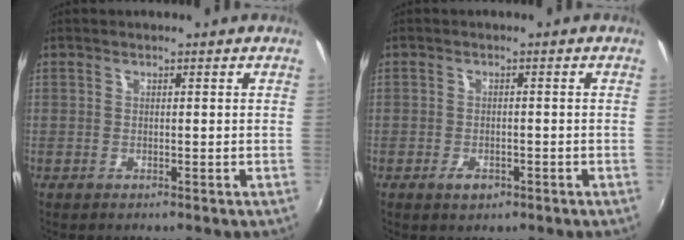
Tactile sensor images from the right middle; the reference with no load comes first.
{"total": 2.4, "force": [-1.4, 1.4, 1.5], "torque": [-0.028, -0.003, -0.023]}